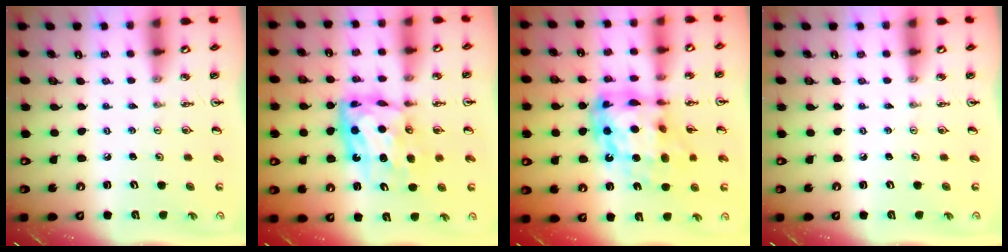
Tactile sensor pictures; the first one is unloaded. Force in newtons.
{"total": 11.0, "press": 11.0, "slide": 1.1}
{"total": 17.8, "press": 17.7, "slide": 1.7}
{"total": 0.0}